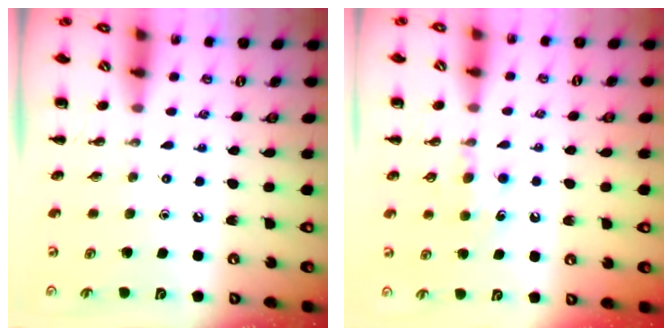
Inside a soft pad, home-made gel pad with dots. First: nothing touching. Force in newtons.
{"total": 6.0, "press": 5.8, "slide": 1.7}